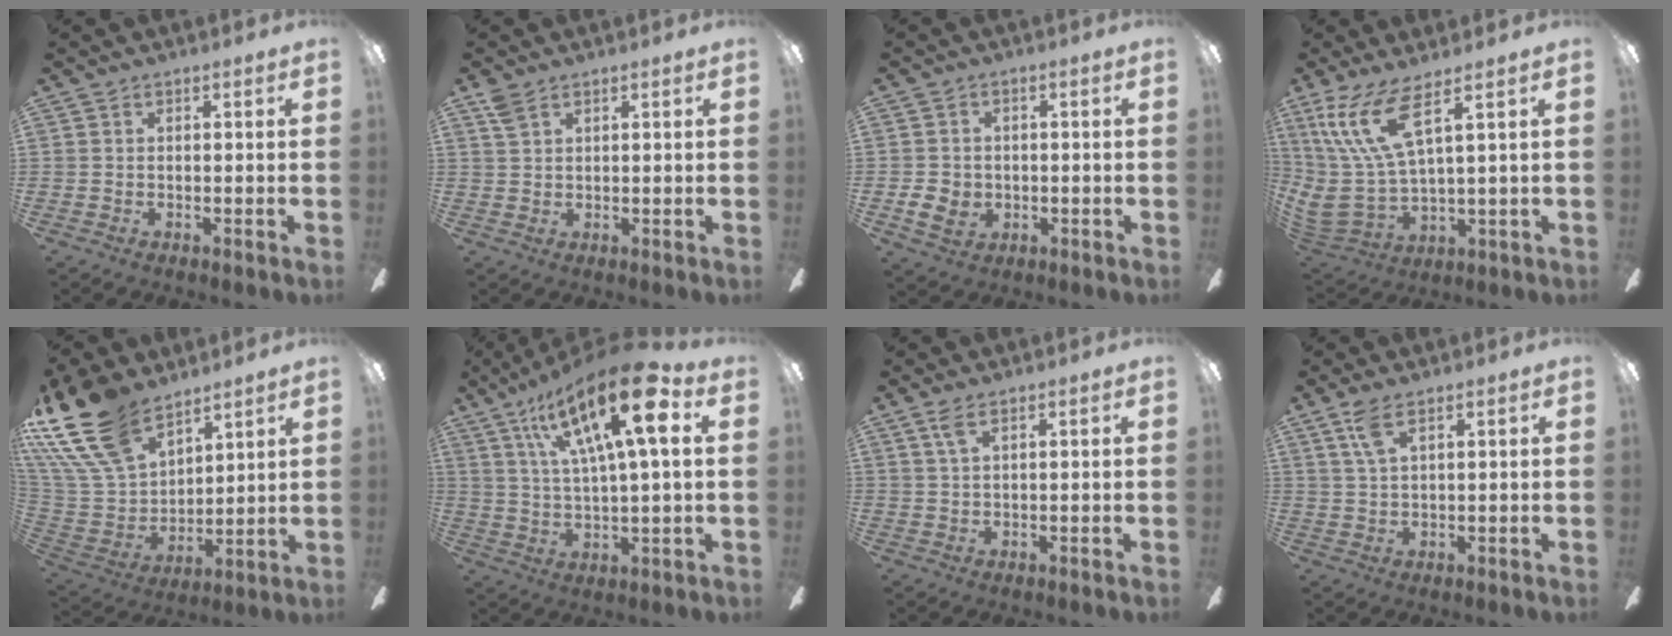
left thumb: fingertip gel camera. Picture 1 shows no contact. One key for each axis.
{"total": 3.1, "fx": 2.1, "fy": 1.7, "fz": 1.4, "tx": -0.034, "ty": -0.001, "tz": 0.041}
{"total": 5.6, "fx": -1.2, "fy": 4.9, "fz": 2.6, "tx": -0.043, "ty": 0.004, "tz": -0.023}
{"total": 17.0, "fx": 9.1, "fy": 5.9, "fz": 13.2, "tx": -0.306, "ty": -0.039, "tz": 0.156}
{"total": 22.8, "fx": 15.7, "fy": 12.0, "fz": 11.4, "tx": -0.271, "ty": -0.090, "tz": 0.290}
{"total": 21.9, "fx": 9.9, "fy": 6.3, "fz": 18.5, "tx": -0.325, "ty": -0.036, "tz": 0.148}
{"total": 3.4, "fx": 2.0, "fy": 1.3, "fz": 2.4, "tx": -0.054, "ty": 0.004, "tz": 0.036}
{"total": 5.2, "fx": 3.2, "fy": 1.9, "fz": 3.7, "tx": -0.083, "ty": 0.001, "tz": 0.058}